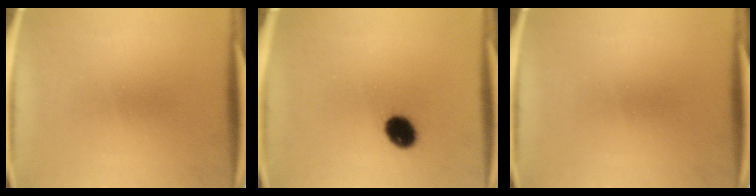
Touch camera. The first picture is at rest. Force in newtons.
{"total": 7.2}
{"total": 0.0}